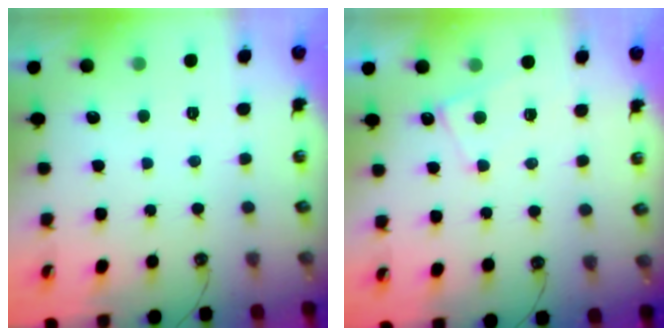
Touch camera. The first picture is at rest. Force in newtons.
{"total": 1.5, "press": 1.4, "slide": 0.4}